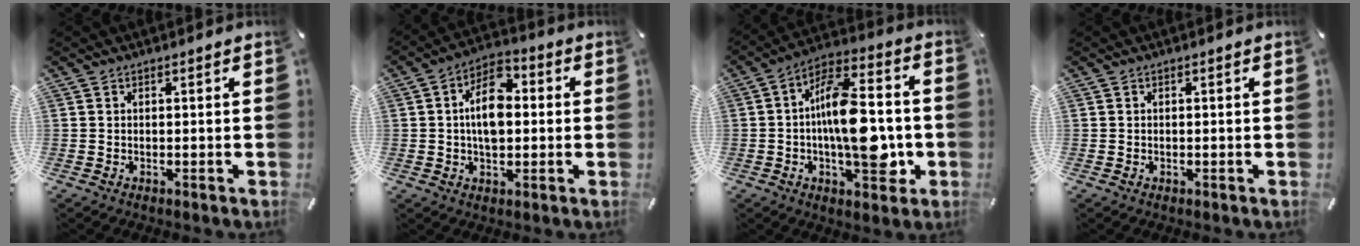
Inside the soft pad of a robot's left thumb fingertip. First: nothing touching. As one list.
[{"total": 10.5, "force": [0.5, 6.8, 8.0], "torque": [-0.137, 0.008, 0.006]}, {"total": 17.8, "force": [-2.1, 9.0, 15.2], "torque": [-0.244, 0.008, -0.033]}, {"total": 0.0}]